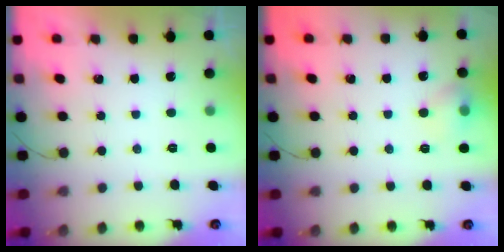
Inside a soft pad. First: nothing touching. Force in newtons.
{"total": 6.8, "press": 6.7, "slide": 1.2}